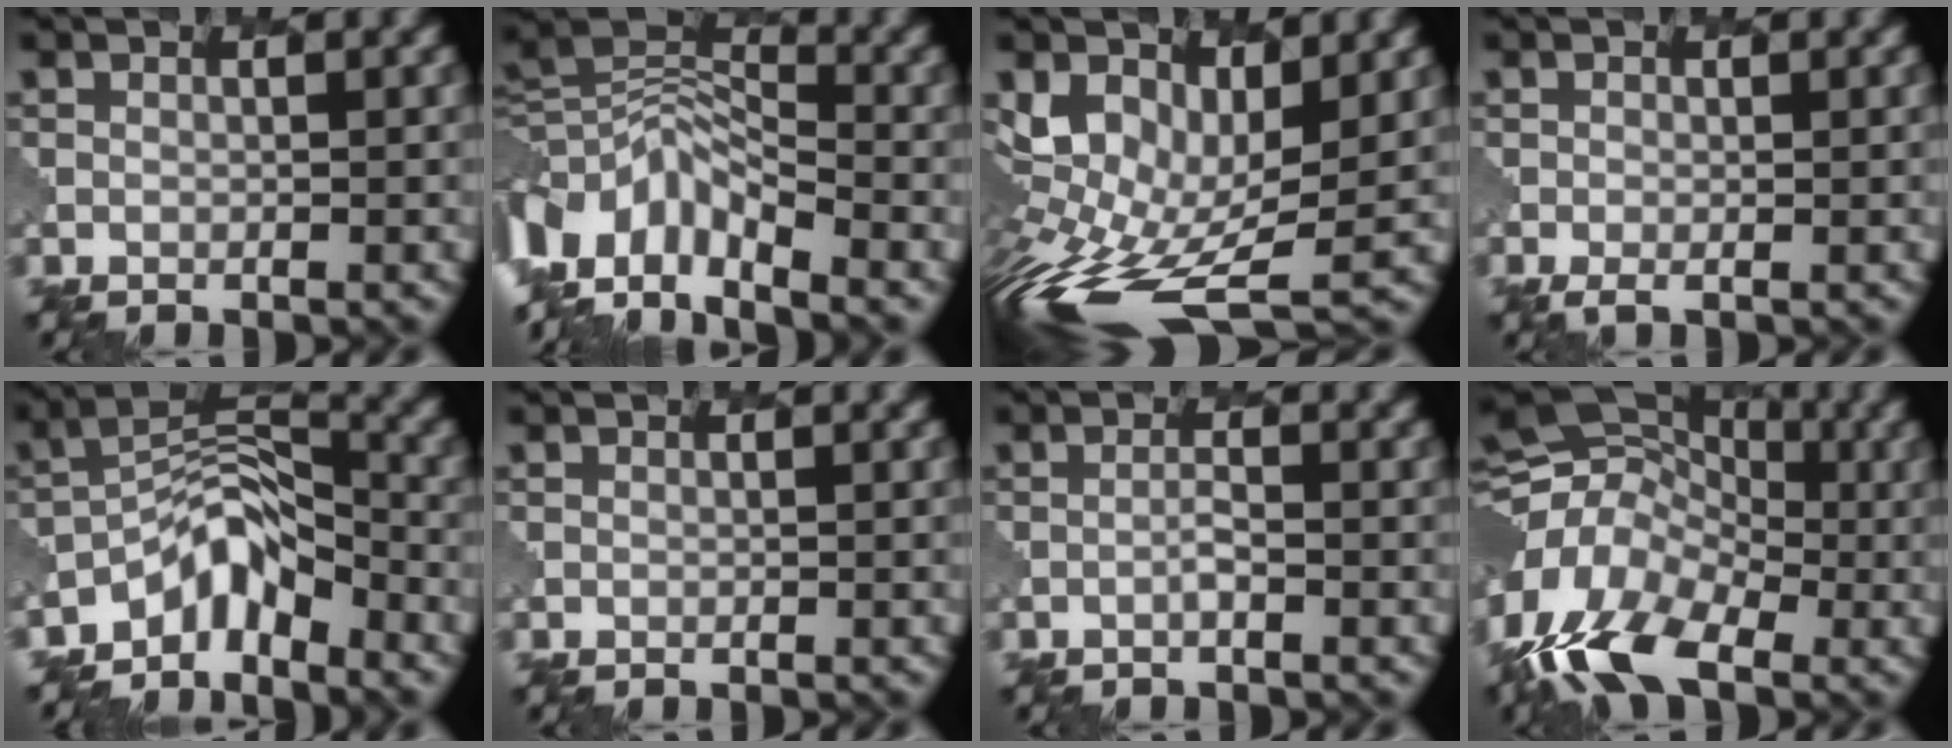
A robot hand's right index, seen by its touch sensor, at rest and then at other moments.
{"total": 9.9, "force": [-4.8, 4.9, 7.1], "torque": [-0.124, 0.010, -0.105]}
{"total": 11.6, "force": [-0.9, 6.3, 9.7], "torque": [-0.200, -0.017, -0.007]}
{"total": 1.3, "force": [-0.5, 0.5, 1.1], "torque": [-0.025, -0.002, -0.011]}
{"total": 5.1, "force": [-3.9, 2.0, 2.7], "torque": [-0.031, 0.005, -0.081]}
{"total": 0.0}
{"total": 0.7, "force": [-0.3, 0.0, 0.6], "torque": [-0.011, 0.004, -0.007]}
{"total": 13.6, "force": [-5.6, 8.4, 9.1], "torque": [-0.187, 0.003, -0.119]}